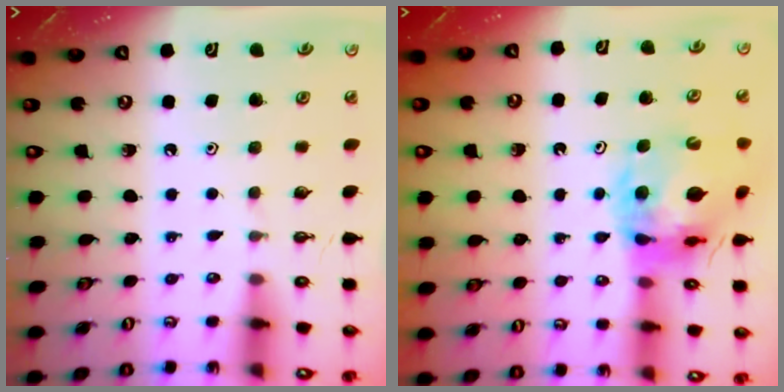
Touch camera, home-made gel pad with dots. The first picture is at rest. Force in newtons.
{"total": 14.7, "press": 14.6, "slide": 1.6}